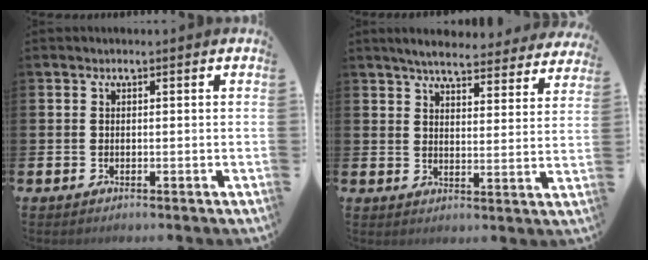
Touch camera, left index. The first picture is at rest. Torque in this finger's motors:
{"motor_torque": [1.06, -1.08, 0.61, 0.18]}